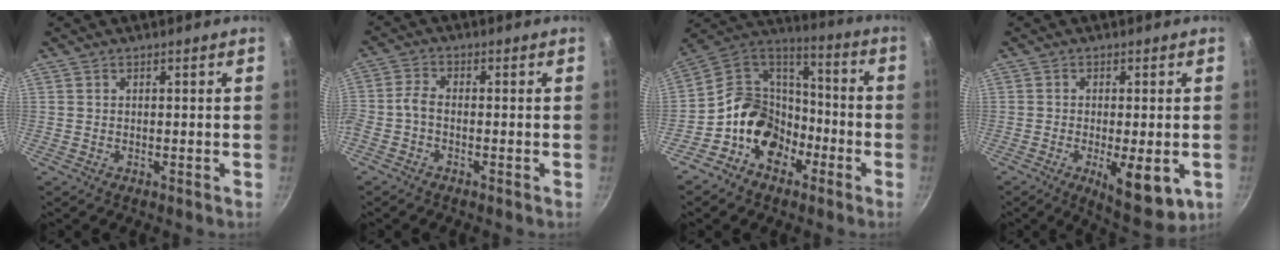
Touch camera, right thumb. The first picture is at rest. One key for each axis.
{"total": 3.8, "fx": -1.3, "fy": 1.9, "fz": 3.0, "tx": -0.073, "ty": 0.012, "tz": -0.035}
{"total": 14.7, "fx": -6.3, "fy": 10.9, "fz": 7.7, "tx": -0.104, "ty": 0.084, "tz": -0.123}
{"total": 10.1, "fx": -3.0, "fy": 3.5, "fz": 9.0, "tx": -0.124, "ty": -0.017, "tz": -0.039}